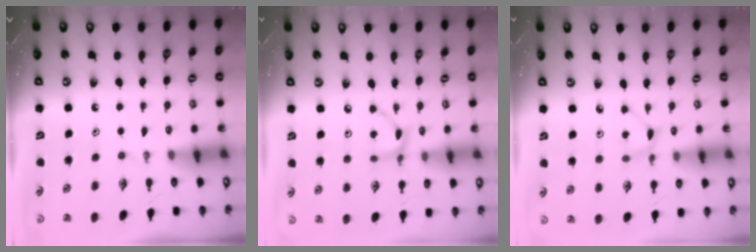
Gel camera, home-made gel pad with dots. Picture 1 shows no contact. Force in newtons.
{"total": 5.3, "press": 5.3, "slide": 0.2}
{"total": 2.3, "press": 2.3, "slide": 0.2}